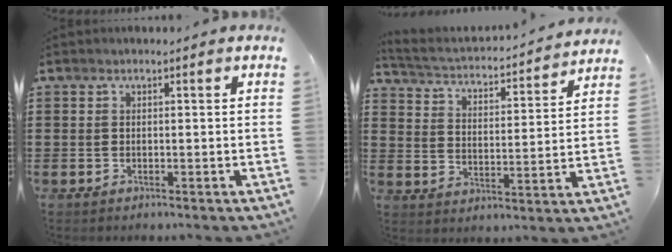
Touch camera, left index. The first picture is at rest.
{"total": 2.3, "force": [2.2, 0.1, 0.4], "torque": [-0.029, -0.027, 0.026]}